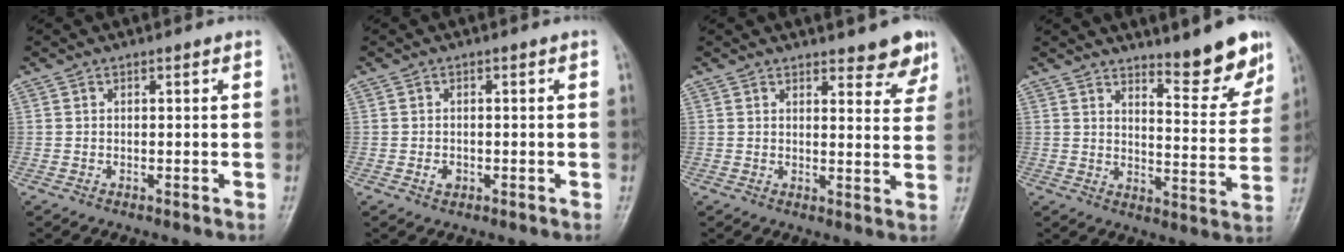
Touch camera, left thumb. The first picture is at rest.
{"total": 1.6, "force": [-0.6, 1.3, 0.9], "torque": [-0.011, 0.002, -0.008]}
{"total": 6.2, "force": [5.0, 2.1, 3.0], "torque": [-0.007, -0.032, 0.053]}
{"total": 10.3, "force": [7.9, 2.1, 6.2], "torque": [-0.055, -0.066, 0.118]}